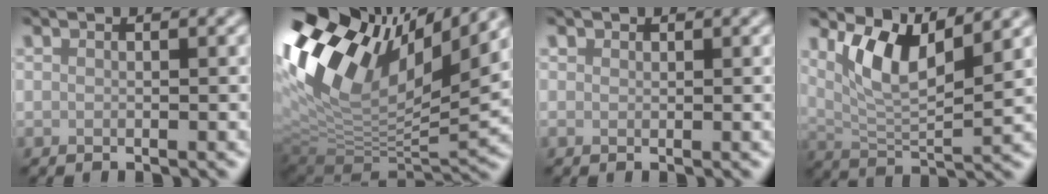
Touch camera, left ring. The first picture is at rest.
{"total": 15.4, "force": [4.9, 8.1, 12.2], "torque": [-0.254, 0.025, 0.076]}
{"total": 0.6, "force": [-0.3, 0.5, 0.2], "torque": [-0.005, -0.003, -0.009]}
{"total": 5.7, "force": [2.2, 2.3, 4.8], "torque": [-0.097, -0.014, 0.041]}